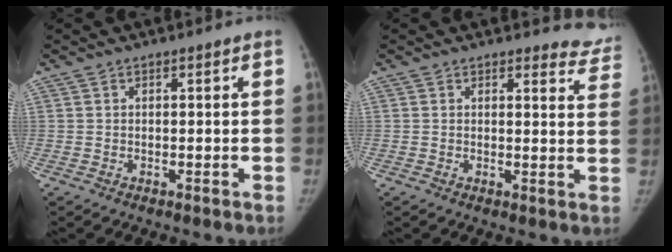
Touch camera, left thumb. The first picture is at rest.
{"total": 7.7, "force": [7.5, 1.9, -0.2], "torque": [0.046, -0.064, 0.051]}